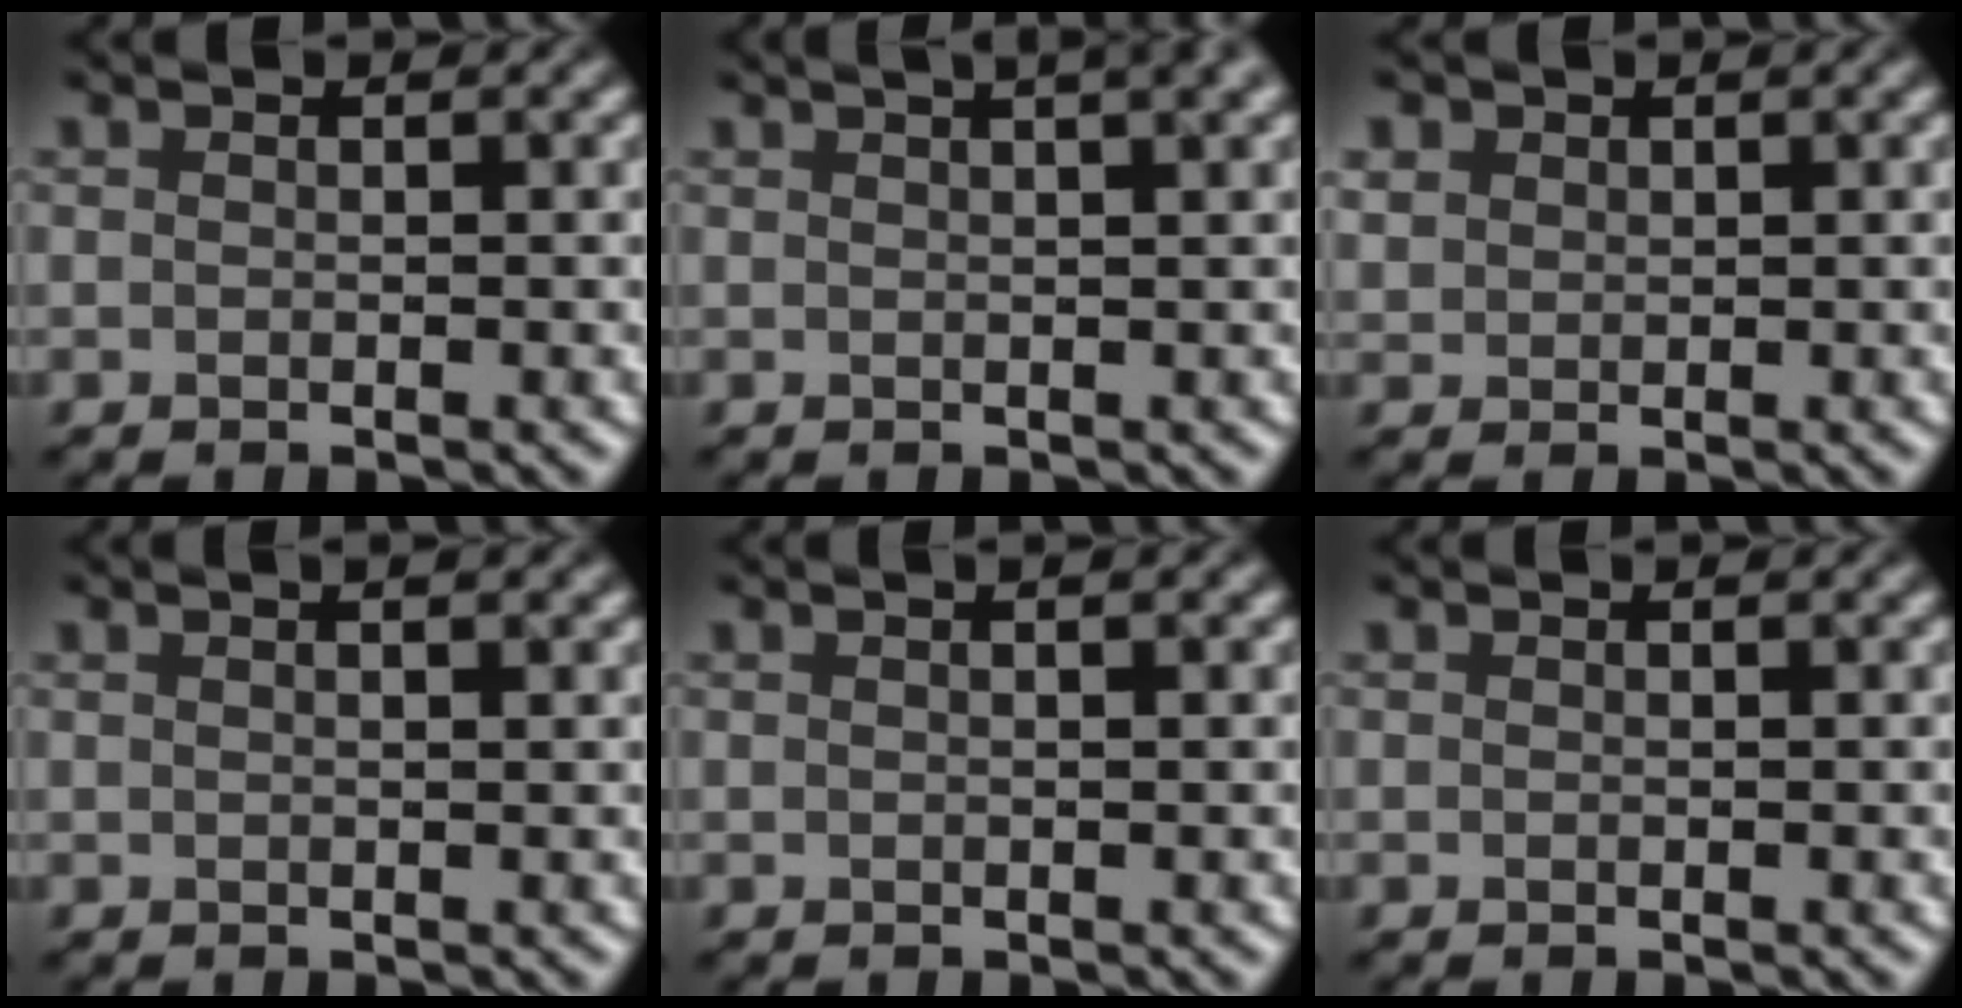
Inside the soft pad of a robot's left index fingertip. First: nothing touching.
{"total": 7.4, "force": [4.3, 3.2, 5.1], "torque": [-0.024, 0.055, 0.019]}
{"total": 1.4, "force": [0.8, 1.2, 0.3], "torque": [-0.006, -0.001, 0.016]}
{"total": 3.3, "force": [1.9, 1.4, 2.3], "torque": [-0.008, 0.015, -0.002]}
{"total": 1.9, "force": [1.0, 0.7, 1.5], "torque": [-0.010, 0.000, -0.002]}
{"total": 0.0}